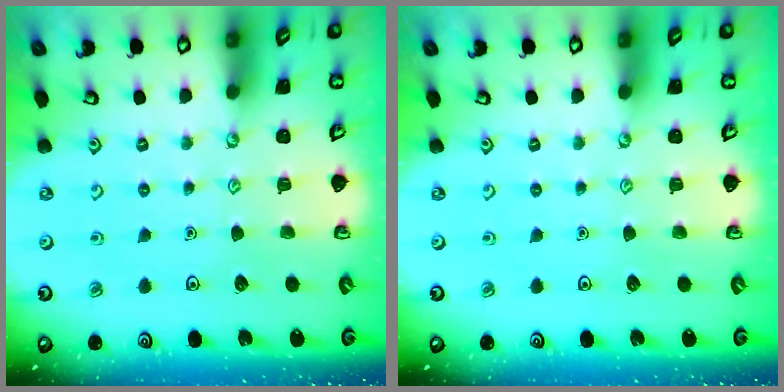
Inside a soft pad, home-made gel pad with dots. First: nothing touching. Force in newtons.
{"total": 0.0}